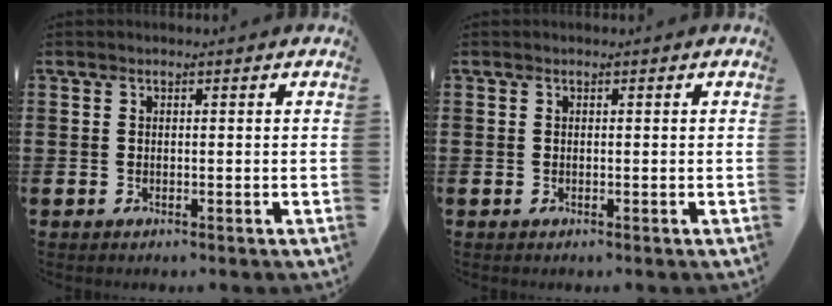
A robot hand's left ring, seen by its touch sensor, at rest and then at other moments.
{"total": 0.0}